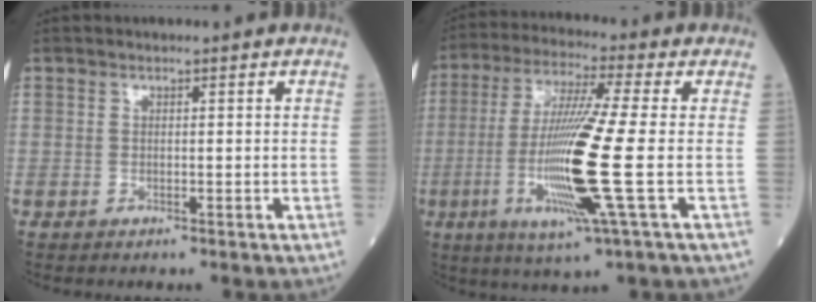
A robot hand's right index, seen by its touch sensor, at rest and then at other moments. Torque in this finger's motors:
{"motor_torque": [1.30, -0.84, 1.05, 0.21]}